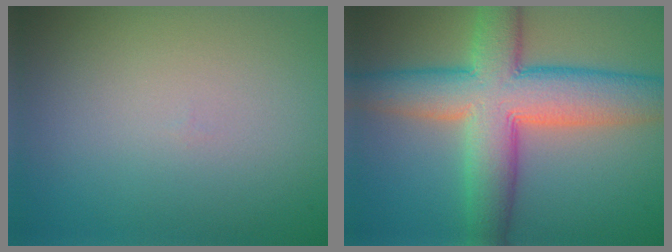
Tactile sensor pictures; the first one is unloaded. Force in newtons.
{"total": 10.0, "press": 10.0, "slide": 0.4}